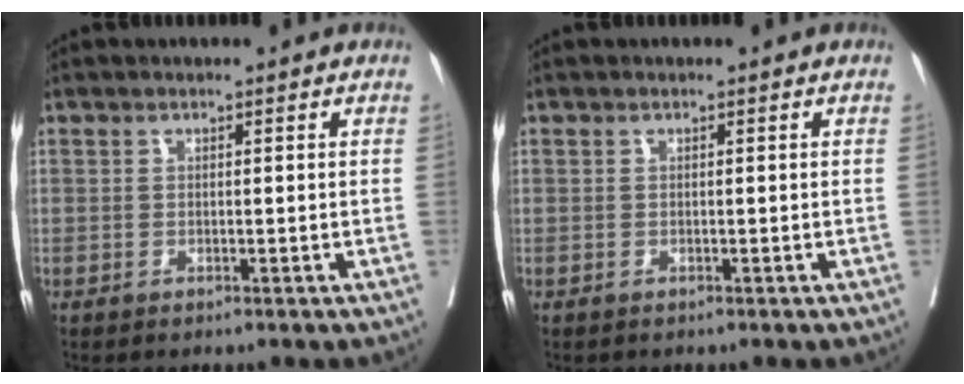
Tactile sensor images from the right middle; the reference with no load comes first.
{"total": 0.0}